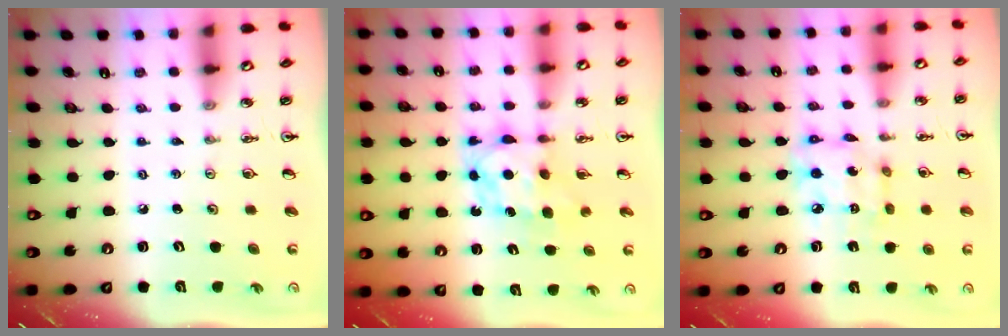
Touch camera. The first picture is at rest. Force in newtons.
{"total": 7.1, "press": 7.1, "slide": 0.5}
{"total": 9.1, "press": 9.1, "slide": 0.5}